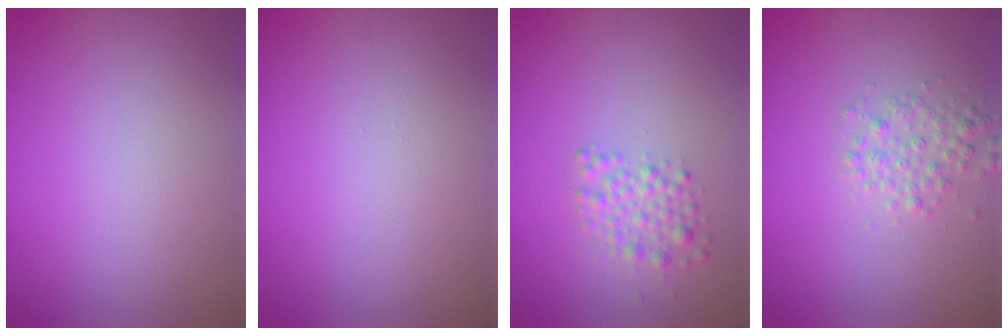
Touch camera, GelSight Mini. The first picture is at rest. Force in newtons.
{"total": 0.0}
{"total": 2.2, "press": 2.2, "slide": 0.1}
{"total": 2.1, "press": 2.1, "slide": 0.0}